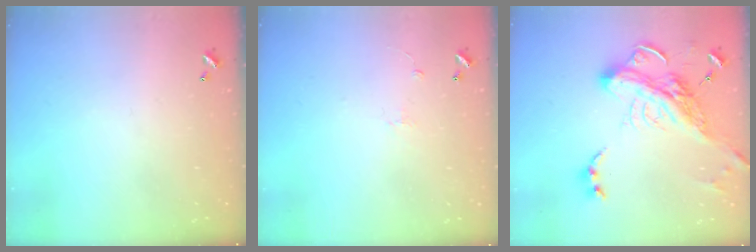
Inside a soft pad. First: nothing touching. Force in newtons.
{"total": 0.7, "press": 0.2, "slide": 0.7}
{"total": 10.9, "press": 10.7, "slide": 2.2}